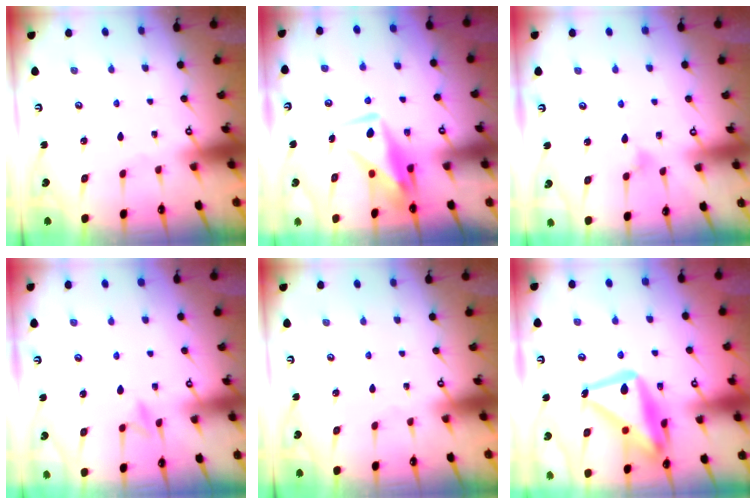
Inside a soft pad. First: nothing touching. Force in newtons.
{"total": 10.4, "press": 10.4, "slide": 0.8}
{"total": 5.5, "press": 5.3, "slide": 1.5}
{"total": 5.6, "press": 5.6, "slide": 0.7}
{"total": 0.0}
{"total": 22.3, "press": 22.2, "slide": 2.1}